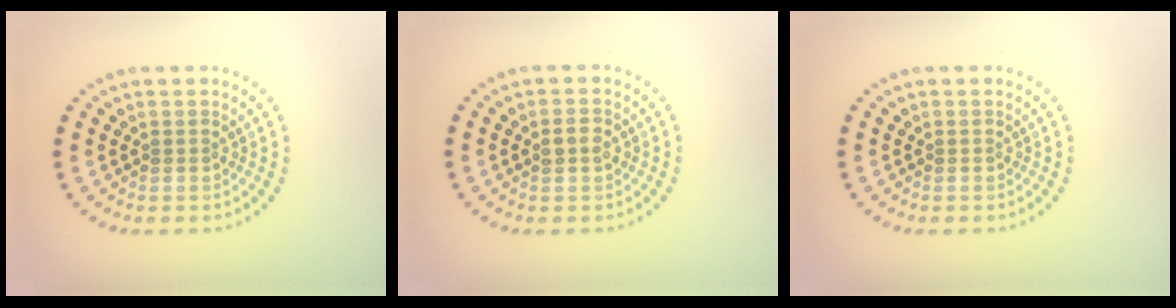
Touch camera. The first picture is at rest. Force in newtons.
{"total": 1.5, "press": 1.5, "slide": 0.4}
{"total": 0.0}